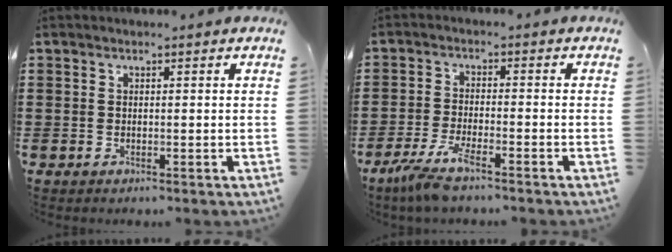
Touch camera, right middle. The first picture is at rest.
{"total": 5.5, "force": [-4.1, 0.4, 3.7], "torque": [-0.095, -0.021, -0.081]}